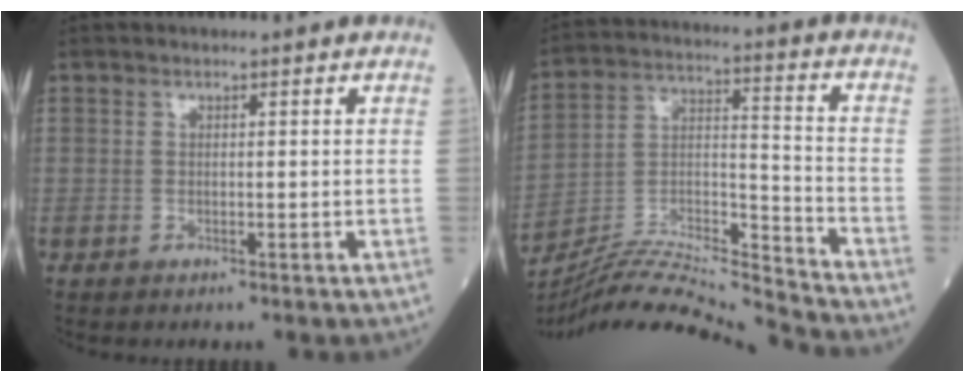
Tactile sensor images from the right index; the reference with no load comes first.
{"total": 17.7, "force": [-17.1, -1.5, 4.4], "torque": [-0.080, 0.020, -0.300]}